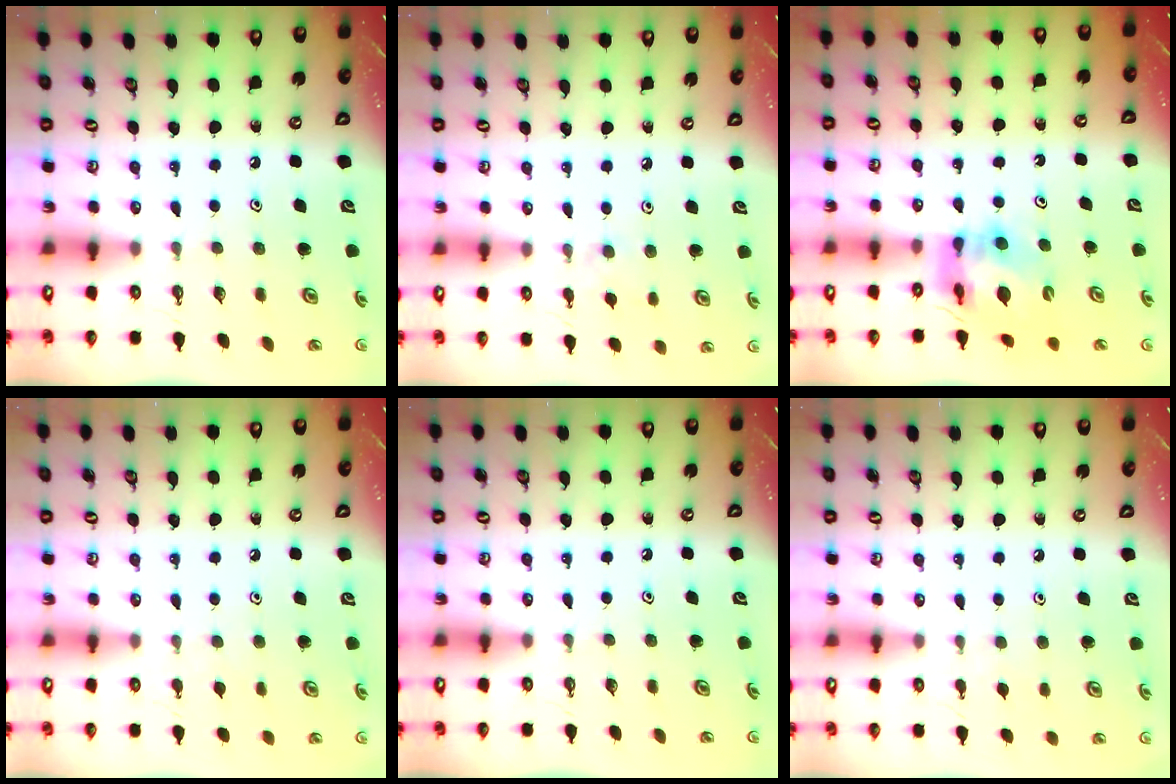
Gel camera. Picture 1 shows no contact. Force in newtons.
{"total": 4.5, "press": 4.5, "slide": 0.7}
{"total": 11.1, "press": 11.0, "slide": 1.1}
{"total": 2.8, "press": 2.7, "slide": 0.5}
{"total": 0.0}
{"total": 3.1, "press": 3.1, "slide": 0.6}